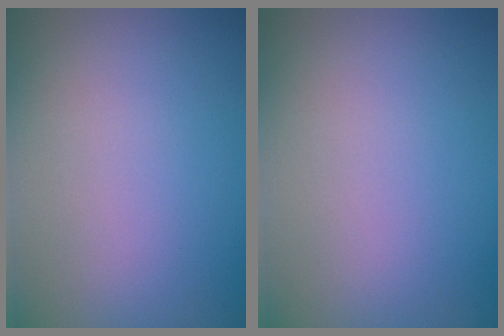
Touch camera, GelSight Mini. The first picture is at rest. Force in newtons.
{"total": 0.0}